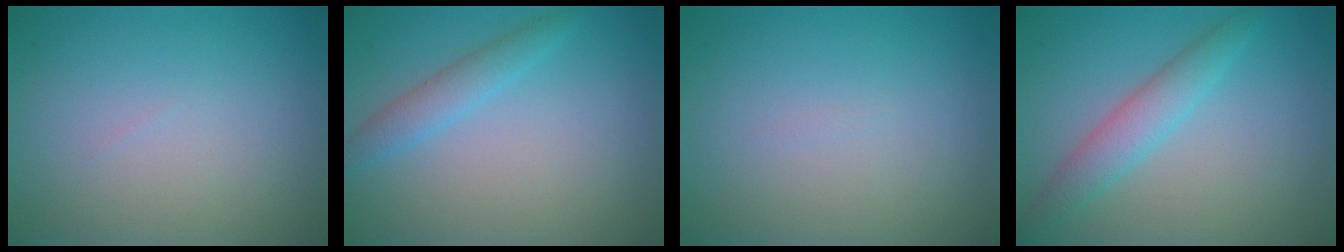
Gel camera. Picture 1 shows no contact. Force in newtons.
{"total": 2.0, "press": 2.0, "slide": 0.2}
{"total": 0.0}
{"total": 3.0, "press": 3.0, "slide": 0.1}